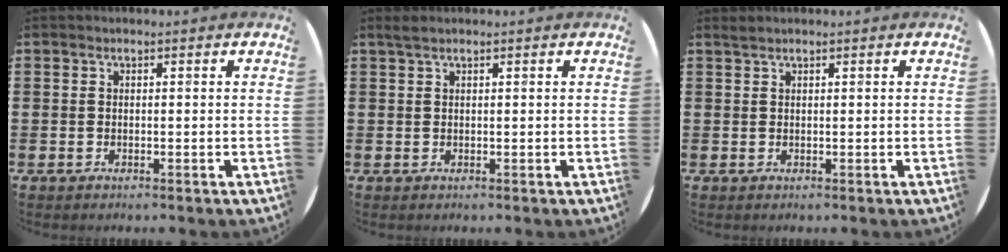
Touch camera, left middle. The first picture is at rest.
{"total": 0.9, "force": [0.7, 0.0, 0.5], "torque": [-0.011, 0.002, 0.013]}
{"total": 0.5, "force": [0.5, -0.1, 0.1], "torque": [-0.004, -0.001, 0.011]}